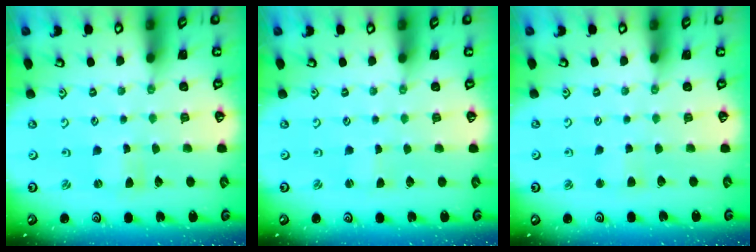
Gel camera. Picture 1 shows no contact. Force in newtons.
{"total": 0.0}
{"total": 2.5, "press": 2.5, "slide": 0.3}